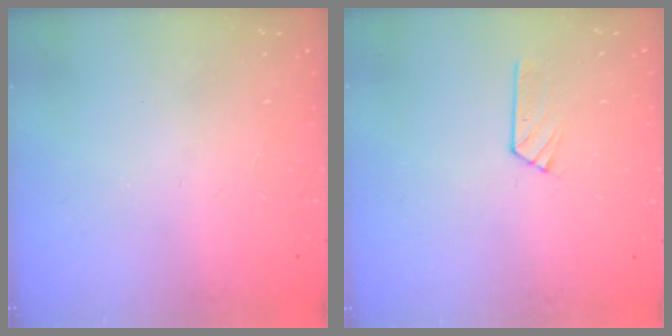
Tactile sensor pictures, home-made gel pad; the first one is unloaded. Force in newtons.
{"total": 3.9, "press": 3.9, "slide": 0.5}